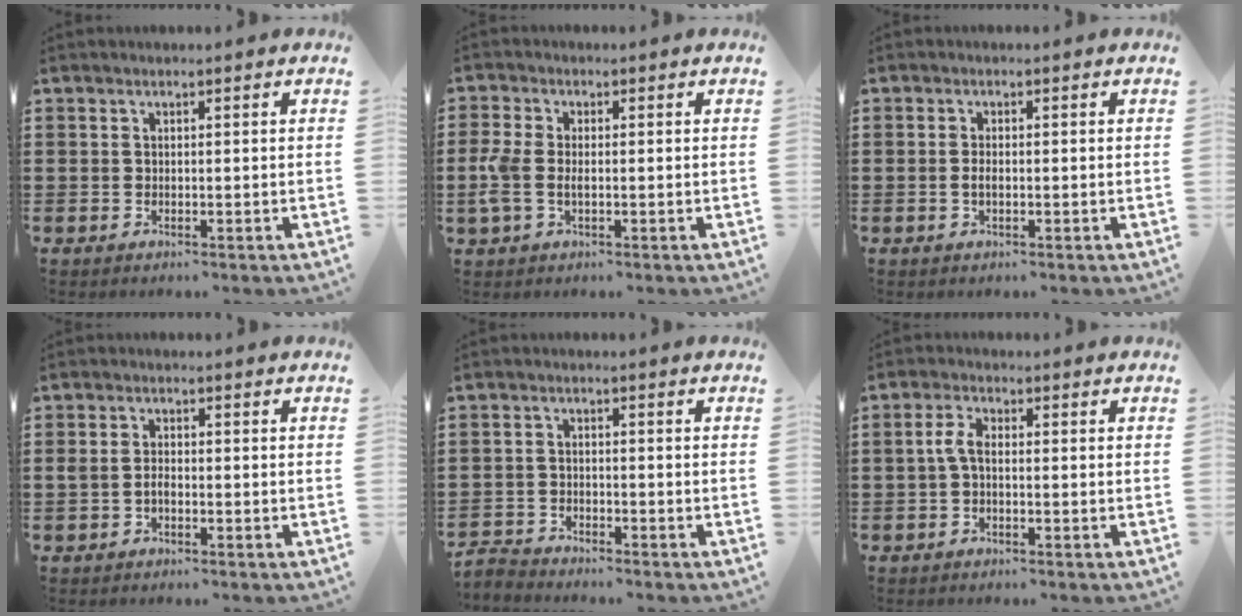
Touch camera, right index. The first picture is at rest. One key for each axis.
{"total": 3.7, "fx": -0.6, "fy": 2.0, "fz": 3.0, "tx": -0.079, "ty": -0.004, "tz": -0.017}
{"total": 1.3, "fx": -0.2, "fy": 0.5, "fz": 1.2, "tx": -0.031, "ty": -0.003, "tz": -0.007}
{"total": 1.8, "fx": -0.6, "fy": 1.1, "fz": 1.3, "tx": -0.034, "ty": 0.000, "tz": -0.015}
{"total": 2.6, "fx": -2.6, "fy": 0.3, "fz": -0.1, "tx": -0.006, "ty": -0.001, "tz": -0.056}
{"total": 3.0, "fx": -0.6, "fy": 1.2, "fz": 2.7, "tx": -0.065, "ty": 0.000, "tz": -0.017}